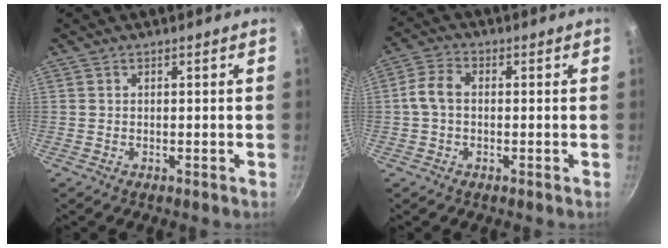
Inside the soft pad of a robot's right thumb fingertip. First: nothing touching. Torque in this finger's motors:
{"motor_torque": [-0.18, 0.22, 0.76, -0.17, 0.15]}